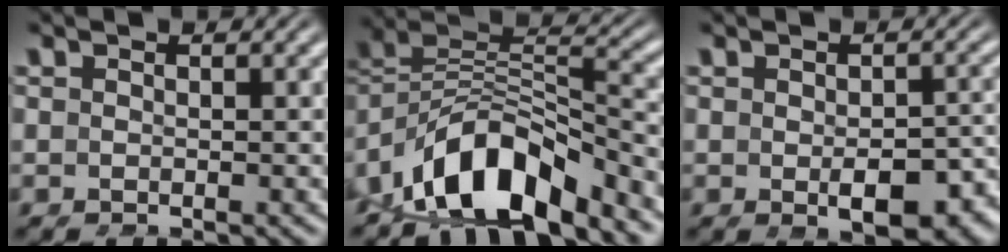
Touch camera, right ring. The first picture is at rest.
{"total": 10.3, "force": [-2.4, 7.3, 6.9], "torque": [-0.125, -0.025, -0.032]}
{"total": 4.7, "force": [-1.6, 2.0, 3.9], "torque": [-0.036, -0.003, -0.023]}